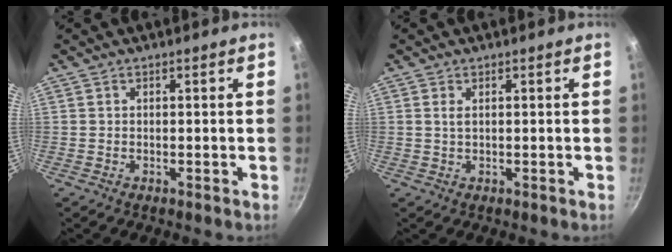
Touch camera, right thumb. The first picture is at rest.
{"total": 1.3, "force": [0.4, 0.6, 1.1], "torque": [-0.020, -0.001, 0.007]}